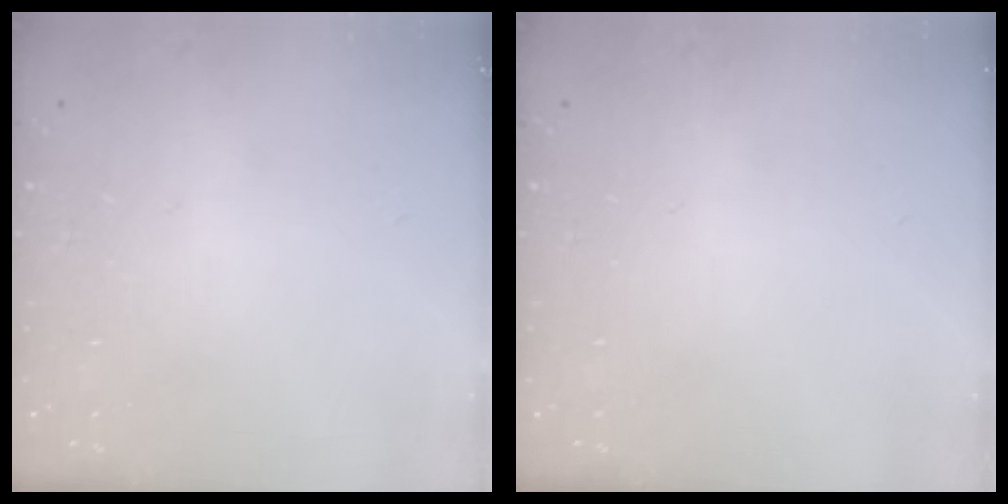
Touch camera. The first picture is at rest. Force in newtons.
{"total": 0.0}